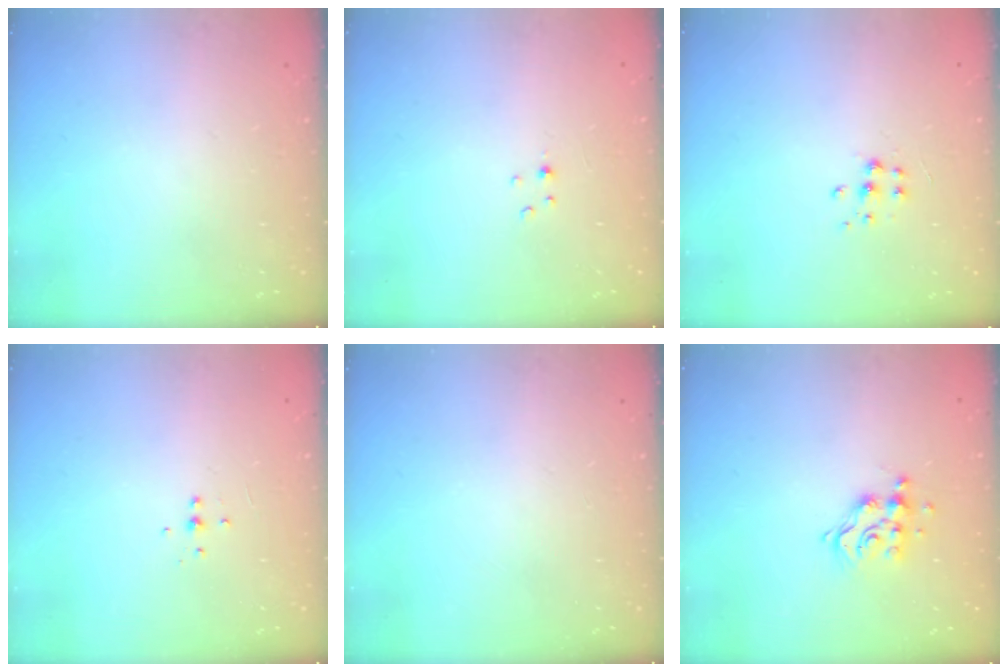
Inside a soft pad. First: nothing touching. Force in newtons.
{"total": 1.5, "press": 1.4, "slide": 0.2}
{"total": 5.8, "press": 5.8, "slide": 0.5}
{"total": 3.2, "press": 3.2, "slide": 0.3}
{"total": 0.0}
{"total": 9.7, "press": 9.7, "slide": 0.8}